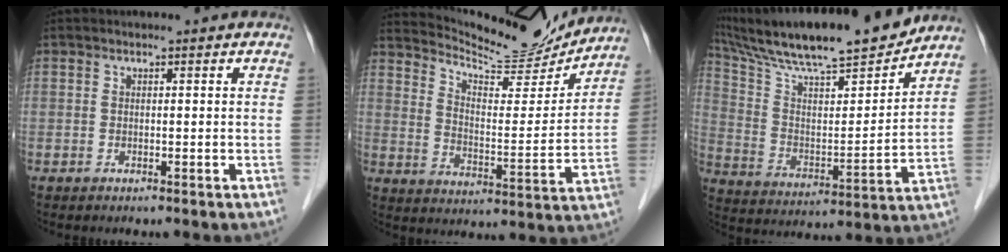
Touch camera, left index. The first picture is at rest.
{"total": 15.6, "force": [15.2, 1.4, 3.0], "torque": [-0.059, -0.032, 0.224]}
{"total": 22.3, "force": [19.4, 2.1, 10.9], "torque": [-0.194, 0.008, 0.316]}